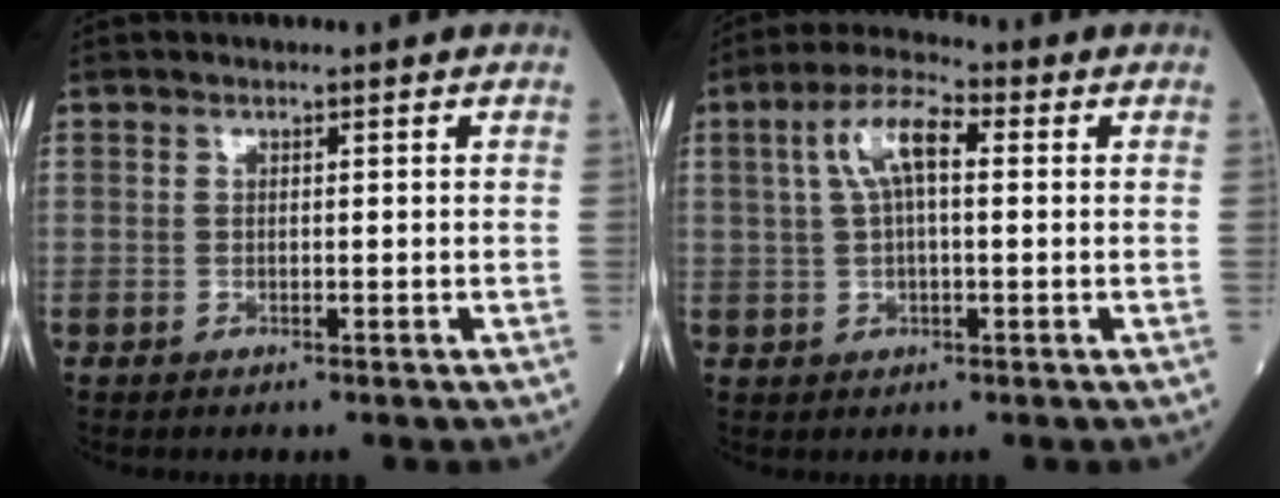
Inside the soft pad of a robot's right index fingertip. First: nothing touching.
{"total": 7.2, "force": [1.7, 2.3, 6.7], "torque": [-0.135, 0.025, 0.030]}